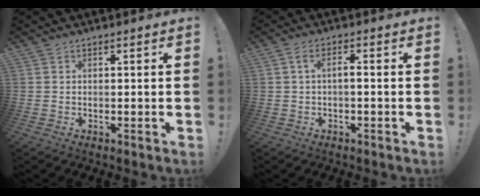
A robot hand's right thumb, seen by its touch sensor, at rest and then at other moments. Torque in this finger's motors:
{"motor_torque": [-0.10, -0.10, -0.05, 0.10, 0.09]}